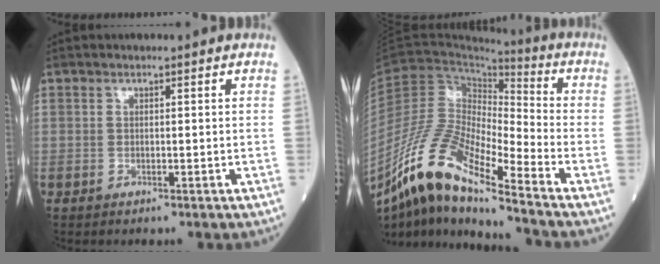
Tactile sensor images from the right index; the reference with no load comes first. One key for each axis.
{"total": 16.3, "fx": -11.5, "fy": 2.0, "fz": 11.4, "tx": -0.226, "ty": -0.005, "tz": -0.212}